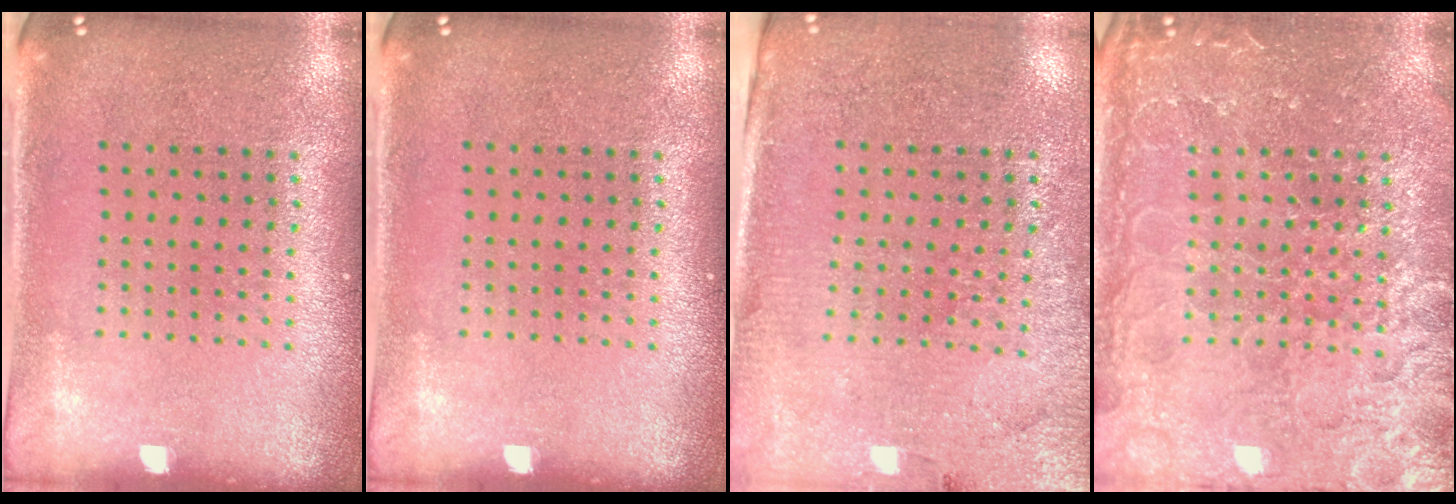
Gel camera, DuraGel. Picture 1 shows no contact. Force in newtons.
{"total": 0.0}
{"total": 3.1, "press": 2.9, "slide": 1.1}
{"total": 4.7, "press": 4.6, "slide": 0.5}